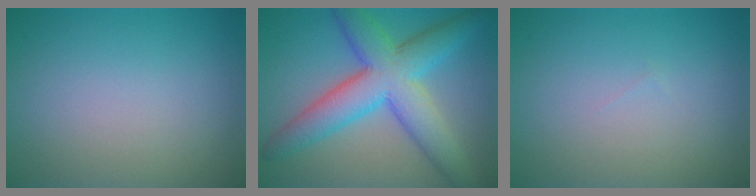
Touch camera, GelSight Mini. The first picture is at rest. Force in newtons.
{"total": 7.3, "press": 7.3, "slide": 0.4}
{"total": 0.0}